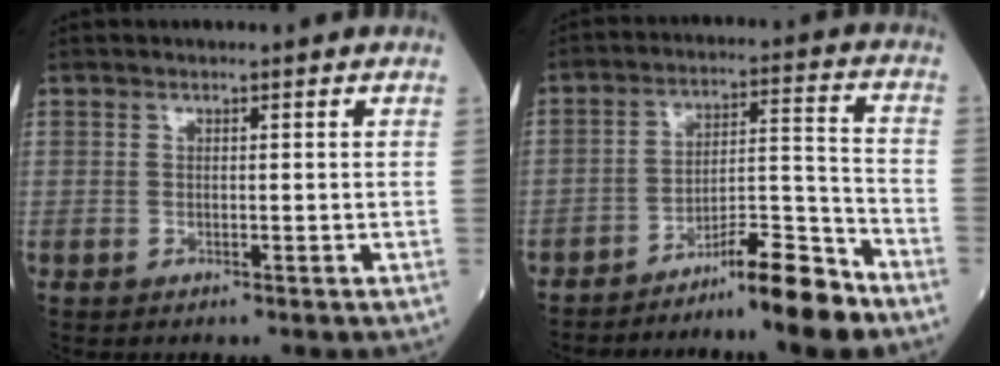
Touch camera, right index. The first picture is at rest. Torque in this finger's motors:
{"motor_torque": [0.74, -0.83, -0.09, -0.20]}